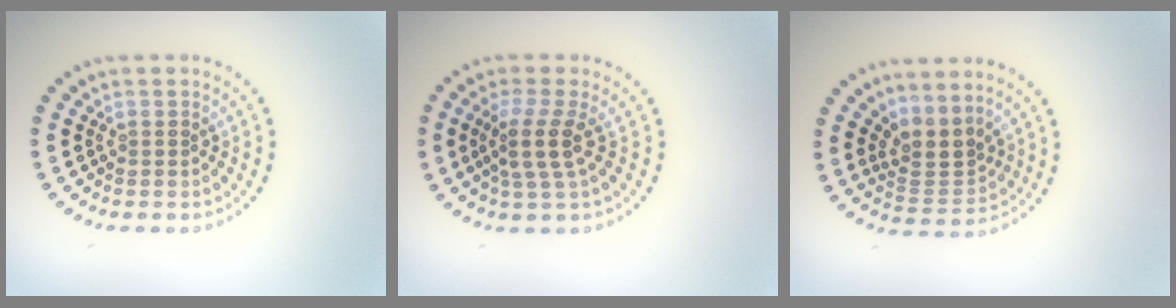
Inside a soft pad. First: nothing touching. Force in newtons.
{"total": 2.9, "press": 2.1, "slide": 2.0}
{"total": 3.0, "press": 2.1, "slide": 2.1}